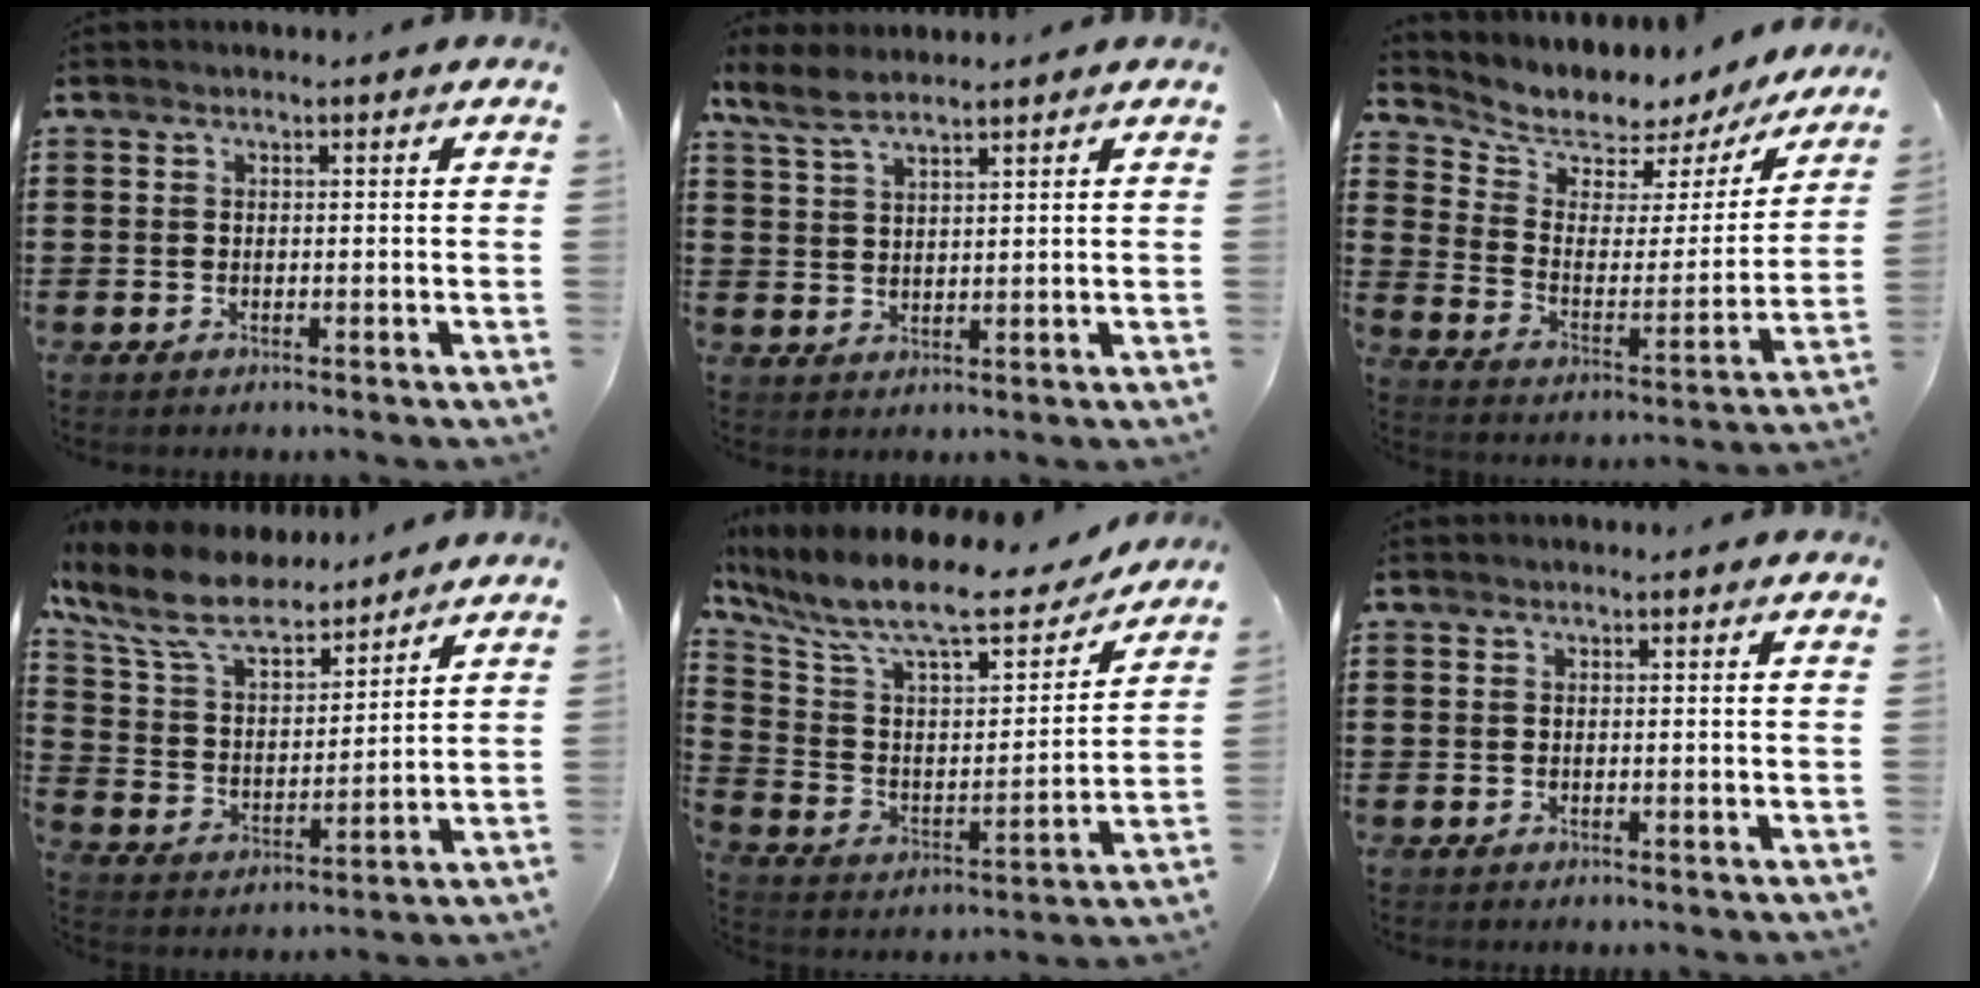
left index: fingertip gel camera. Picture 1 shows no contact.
{"total": 4.5, "force": [3.7, 1.1, 2.3], "torque": [-0.058, -0.001, 0.069]}
{"total": 5.0, "force": [4.5, 2.2, 0.5], "torque": [-0.039, -0.044, 0.069]}
{"total": 10.2, "force": [8.7, 2.8, 4.5], "torque": [-0.126, -0.042, 0.154]}
{"total": 12.3, "force": [9.7, 2.6, 7.2], "torque": [-0.170, -0.060, 0.161]}
{"total": 0.0}